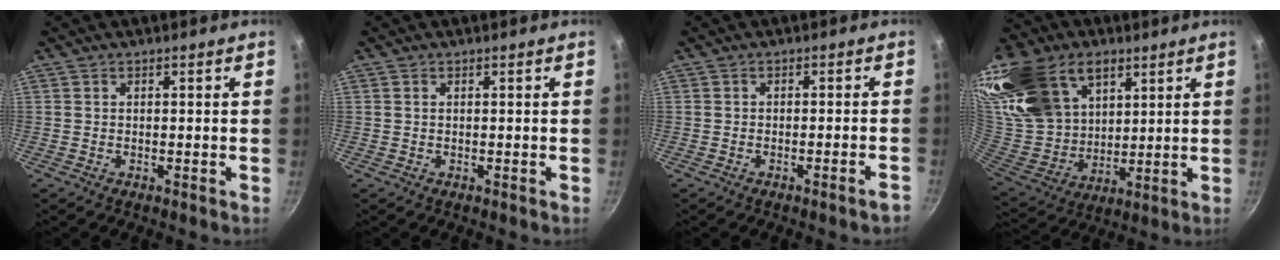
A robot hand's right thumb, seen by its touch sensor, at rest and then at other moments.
{"total": 0.5, "force": [0.3, 0.3, 0.4], "torque": [-0.008, 0.000, 0.005]}
{"total": 2.3, "force": [-1.7, 0.1, 1.6], "torque": [-0.020, 0.017, -0.018]}
{"total": 28.0, "force": [13.9, 18.3, 16.0], "torque": [-0.330, -0.018, 0.263]}